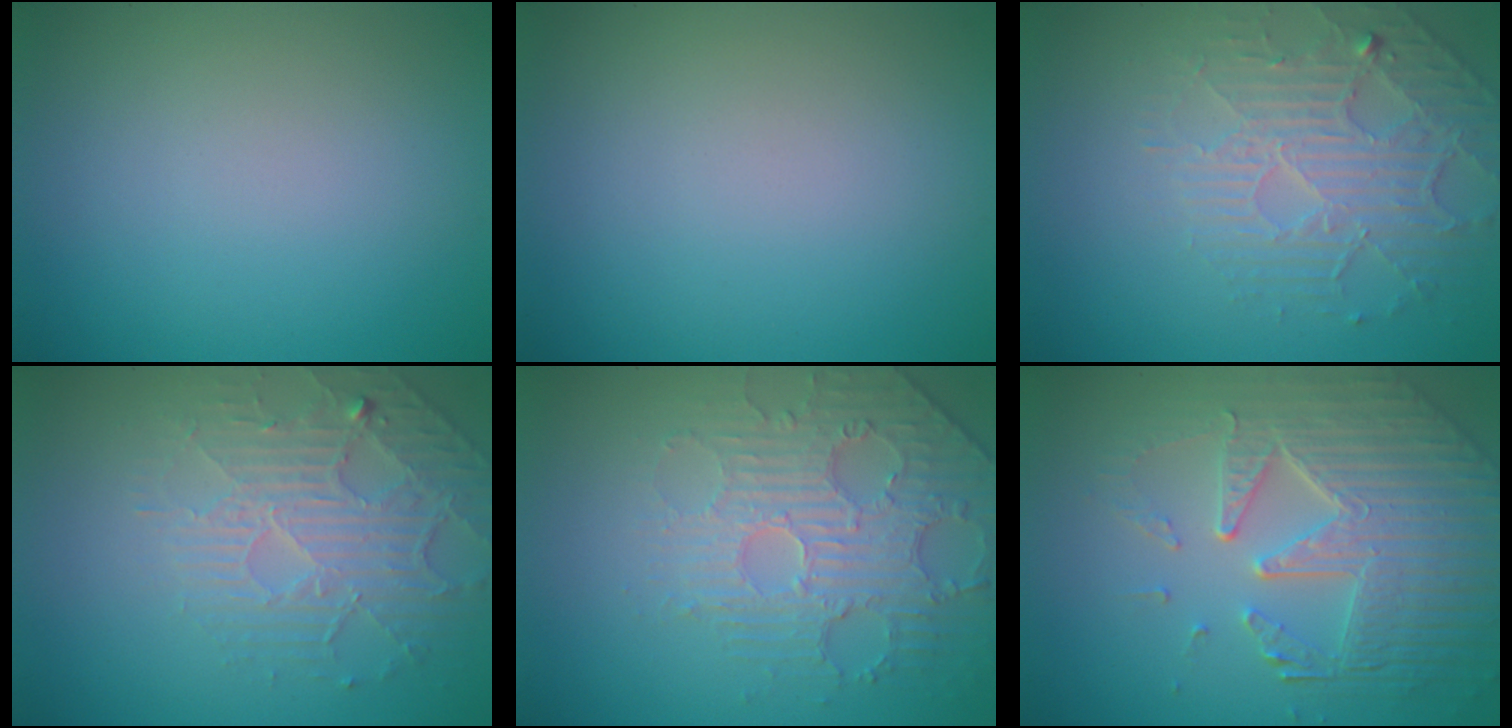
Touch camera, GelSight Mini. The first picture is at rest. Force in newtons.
{"total": 0.0}
{"total": 4.6, "press": 3.5, "slide": 3.0}
{"total": 4.6, "press": 3.5, "slide": 3.0}
{"total": 4.8, "press": 3.8, "slide": 3.0}
{"total": 7.6, "press": 5.5, "slide": 5.2}